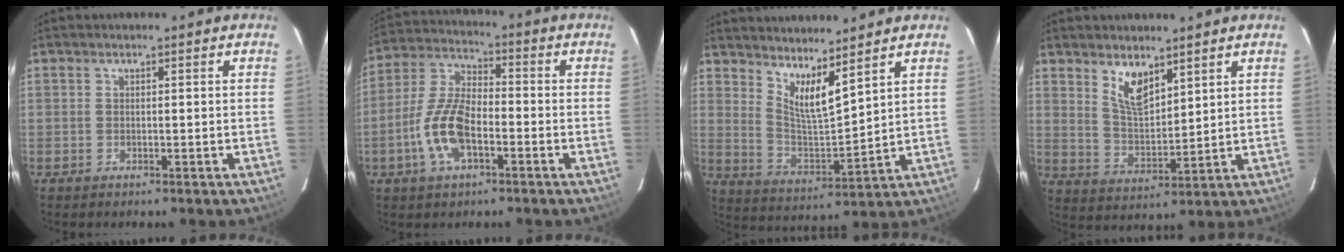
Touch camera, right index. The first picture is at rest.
{"total": 11.8, "force": [-4.2, 5.4, 9.5], "torque": [-0.207, 0.006, -0.081]}
{"total": 8.9, "force": [6.6, 1.3, 5.7], "torque": [-0.096, -0.018, 0.125]}
{"total": 7.1, "force": [4.8, 2.9, 4.4], "torque": [-0.078, -0.003, 0.099]}